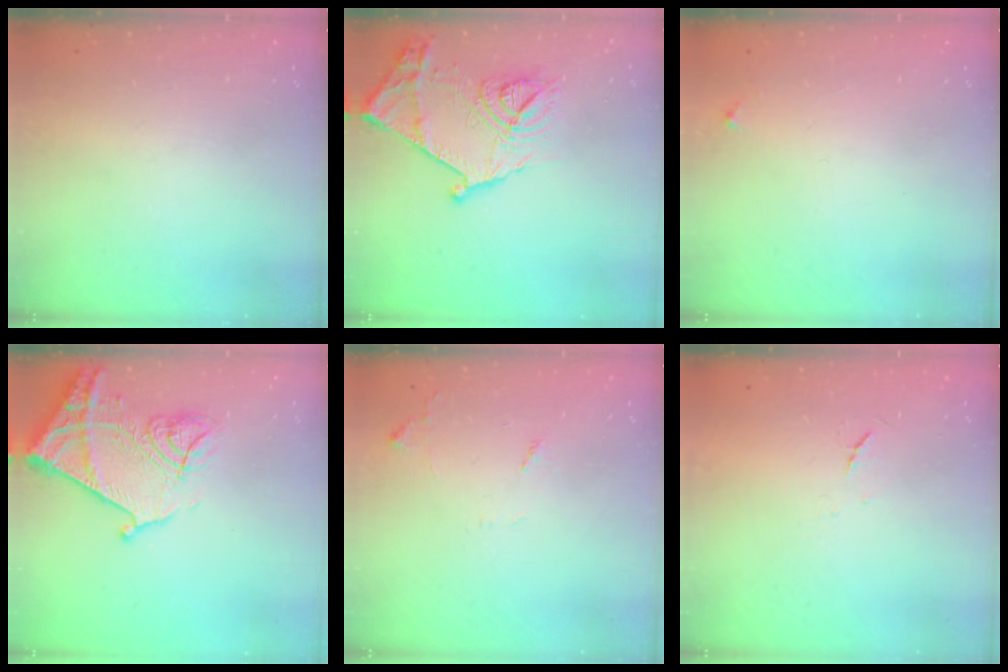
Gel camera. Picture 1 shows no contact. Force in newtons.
{"total": 19.0, "press": 19.0, "slide": 0.7}
{"total": 3.5, "press": 3.5, "slide": 0.3}
{"total": 15.3, "press": 15.3, "slide": 1.6}
{"total": 6.8, "press": 6.8, "slide": 0.9}
{"total": 3.6, "press": 3.6, "slide": 0.6}